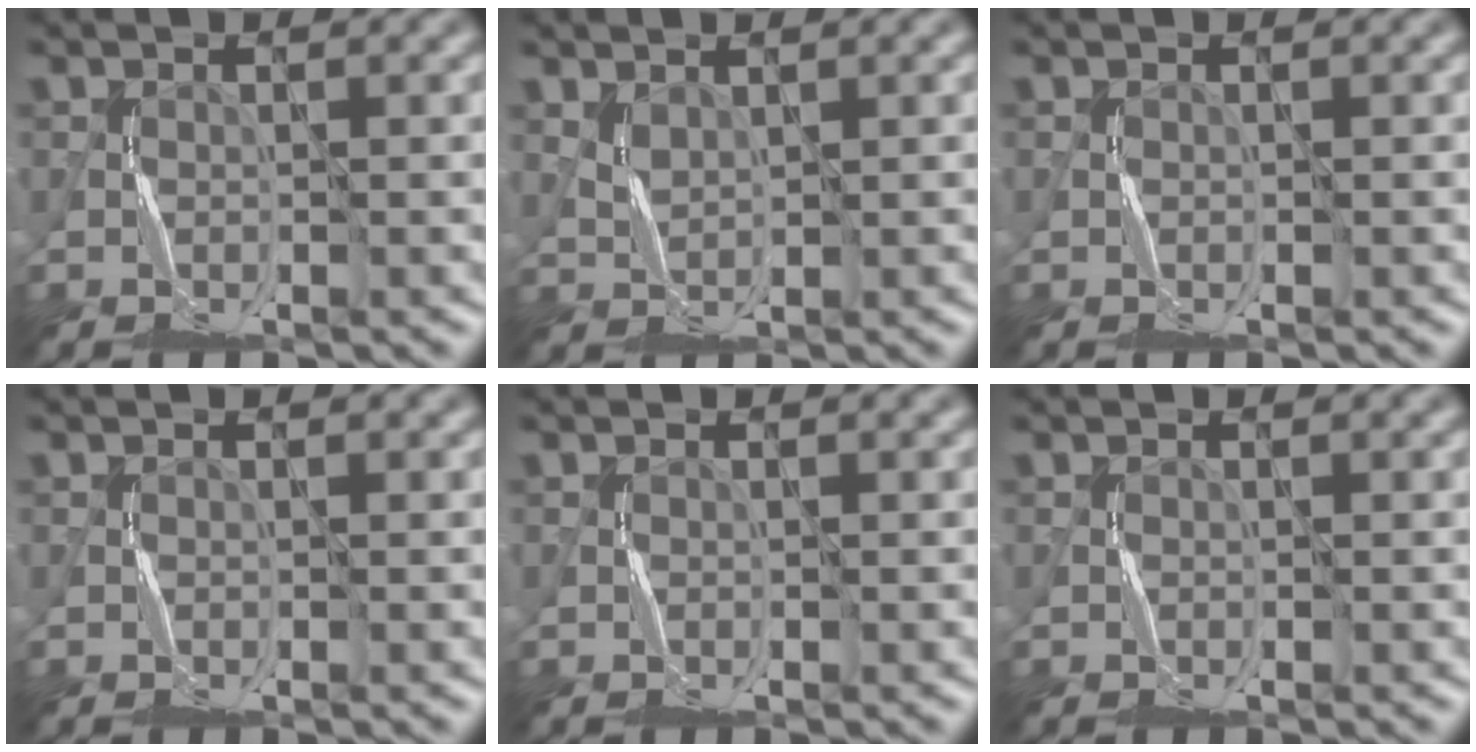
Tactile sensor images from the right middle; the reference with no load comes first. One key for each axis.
{"total": 1.2, "fx": 0.9, "fy": 0.5, "fz": 0.5, "tx": -0.018, "ty": -0.002, "tz": 0.025}
{"total": 0.0}
{"total": 0.0}
{"total": 0.0}
{"total": 0.0}